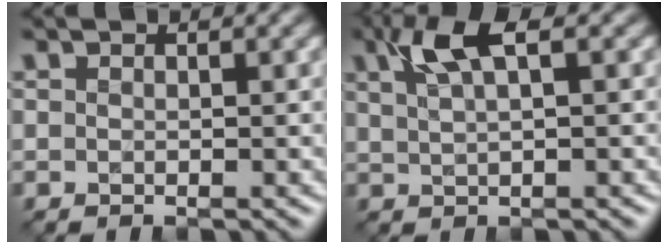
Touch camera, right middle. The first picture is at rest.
{"total": 4.0, "force": [2.0, 1.2, 3.2], "torque": [-0.066, 0.007, 0.038]}